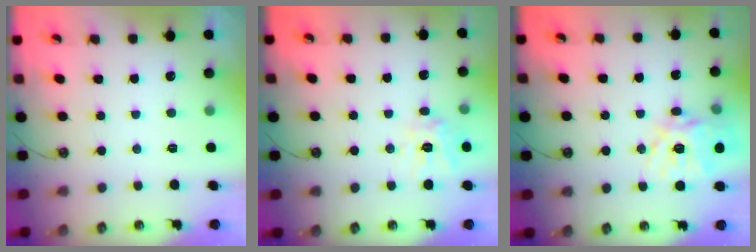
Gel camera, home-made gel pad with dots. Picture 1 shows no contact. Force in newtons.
{"total": 11.8, "press": 11.7, "slide": 1.2}
{"total": 18.7, "press": 18.6, "slide": 2.4}